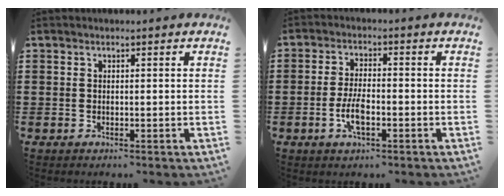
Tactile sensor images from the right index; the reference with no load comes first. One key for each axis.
{"total": 4.8, "fx": -1.7, "fy": 1.9, "fz": 4.1, "tx": -0.091, "ty": 0.001, "tz": -0.035}